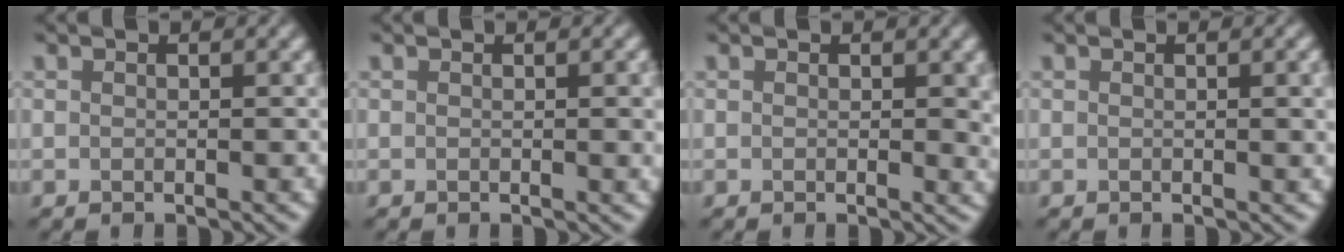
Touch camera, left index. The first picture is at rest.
{"total": 1.9, "force": [0.1, 0.5, 1.8], "torque": [-0.017, 0.002, -0.001]}
{"total": 1.7, "force": [0.3, 0.5, 1.6], "torque": [-0.013, -0.004, 0.003]}
{"total": 2.0, "force": [0.2, 0.6, 2.0], "torque": [-0.018, 0.002, 0.000]}